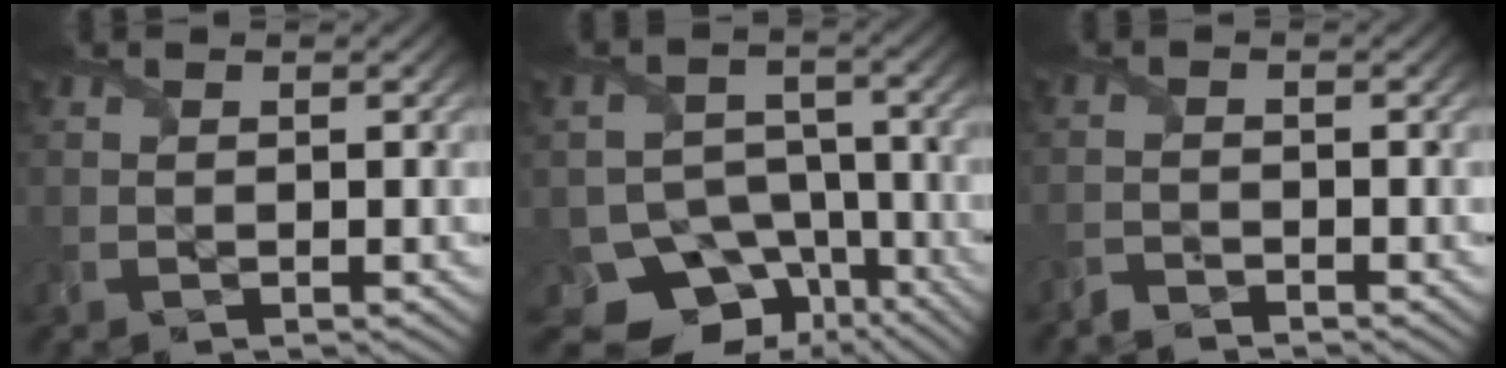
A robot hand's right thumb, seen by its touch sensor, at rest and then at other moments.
{"total": 11.4, "force": [-7.3, 7.9, 3.8], "torque": [-0.068, -0.019, -0.109]}
{"total": 1.5, "force": [-1.5, 0.3, -0.1], "torque": [0.002, 0.000, -0.034]}